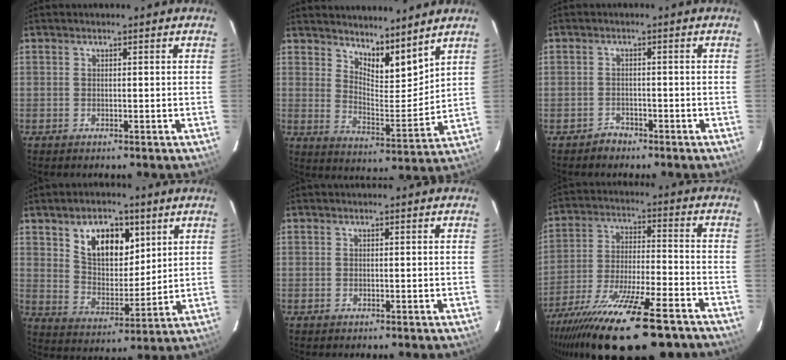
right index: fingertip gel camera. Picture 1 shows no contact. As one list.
[{"total": 9.8, "force": [8.3, 2.6, 4.5], "torque": [-0.063, -0.017, 0.138]}, {"total": 2.4, "force": [-1.7, 1.7, -0.4], "torque": [0.005, 0.013, -0.027]}, {"total": 11.9, "force": [5.9, 7.2, 7.5], "torque": [-0.123, 0.008, 0.111]}, {"total": 0.0}, {"total": 24.6, "force": [-18.8, 5.6, 14.9], "torque": [-0.286, -0.065, -0.299]}]